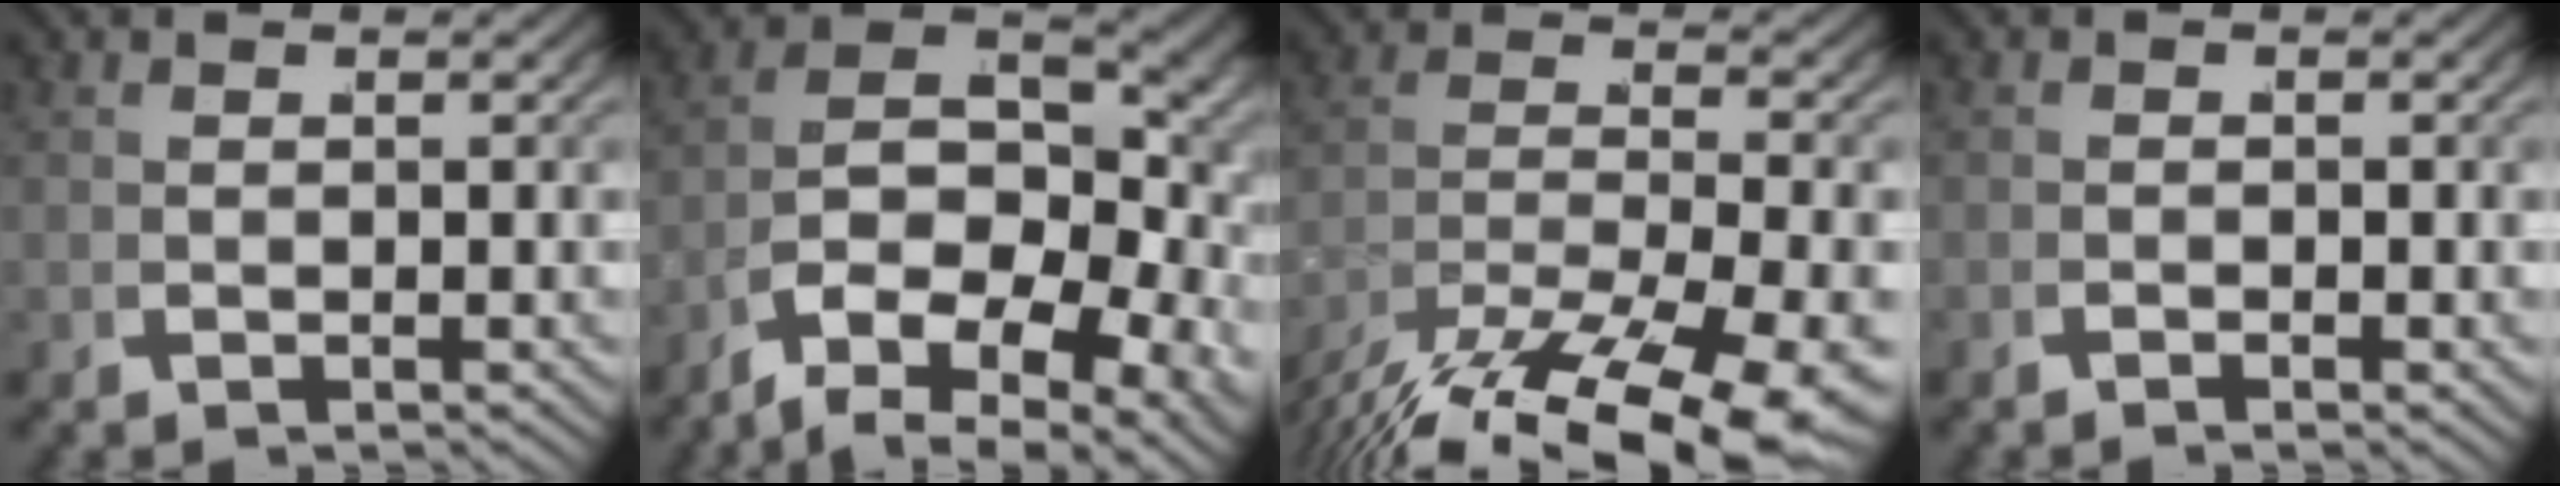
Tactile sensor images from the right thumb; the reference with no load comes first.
{"total": 18.1, "force": [-1.9, 12.8, 12.6], "torque": [-0.225, -0.045, -0.036]}
{"total": 12.6, "force": [-6.9, 6.4, 8.4], "torque": [-0.168, -0.059, -0.083]}
{"total": 0.6, "force": [-0.4, -0.4, 0.0], "torque": [0.001, 0.003, -0.016]}